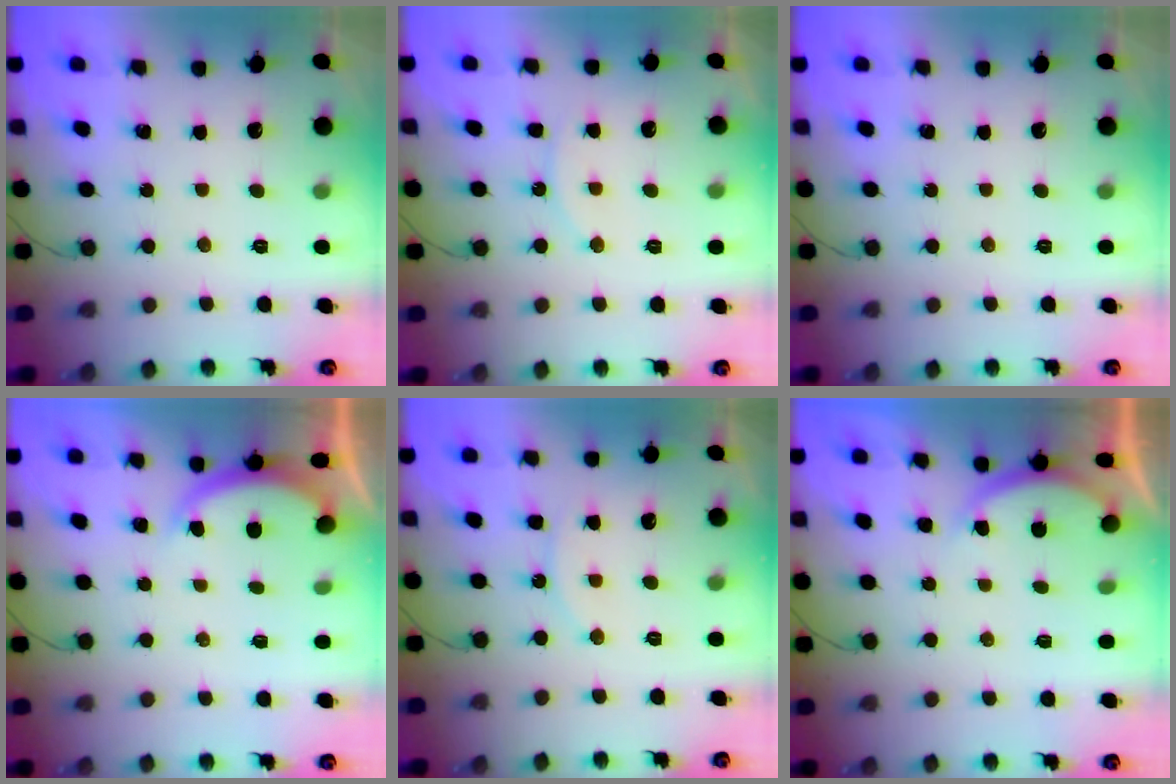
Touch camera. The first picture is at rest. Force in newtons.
{"total": 9.3, "press": 9.3, "slide": 0.6}
{"total": 0.0}
{"total": 2.6, "press": 2.6, "slide": 0.5}
{"total": 9.3, "press": 9.3, "slide": 0.6}
{"total": 2.6, "press": 2.5, "slide": 0.7}